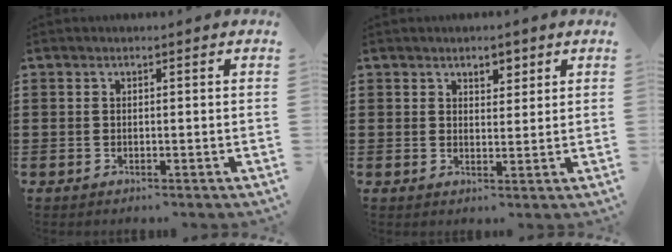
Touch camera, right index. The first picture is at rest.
{"total": 2.5, "force": [1.8, 1.4, 1.0], "torque": [-0.017, 0.004, 0.031]}